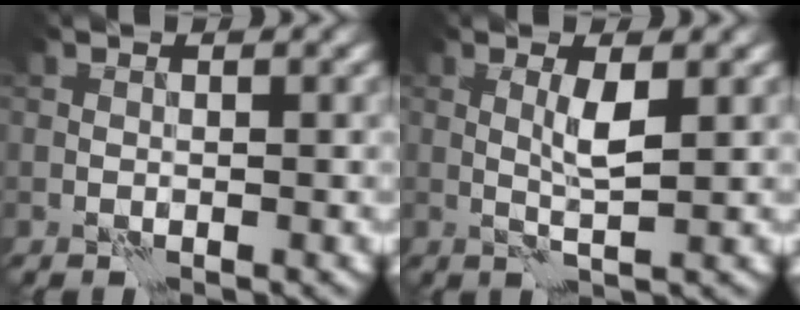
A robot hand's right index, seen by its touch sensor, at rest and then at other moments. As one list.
[{"total": 2.1, "force": [0.6, -0.1, 2.1], "torque": [-0.044, 0.002, 0.010]}]